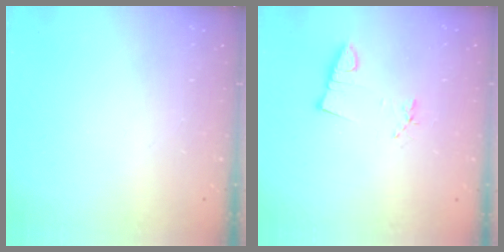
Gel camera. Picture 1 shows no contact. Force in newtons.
{"total": 3.1, "press": 1.8, "slide": 2.6}